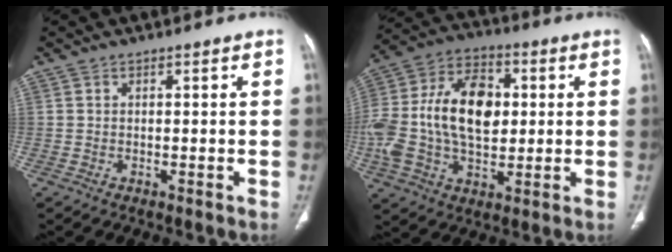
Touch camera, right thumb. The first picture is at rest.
{"total": 22.3, "force": [1.2, 14.0, 17.4], "torque": [-0.355, 0.018, 0.021]}